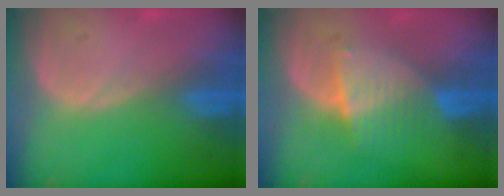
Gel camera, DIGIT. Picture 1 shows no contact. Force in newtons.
{"total": 6.5, "press": 5.9, "slide": 2.8}